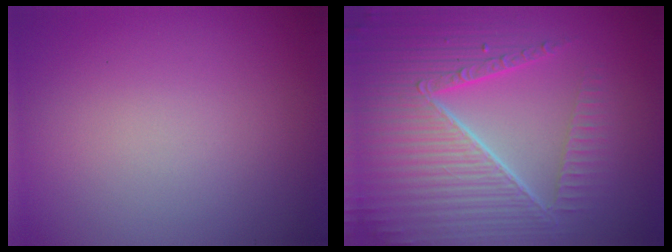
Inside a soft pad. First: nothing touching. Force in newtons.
{"total": 8.6, "press": 6.0, "slide": 6.2}